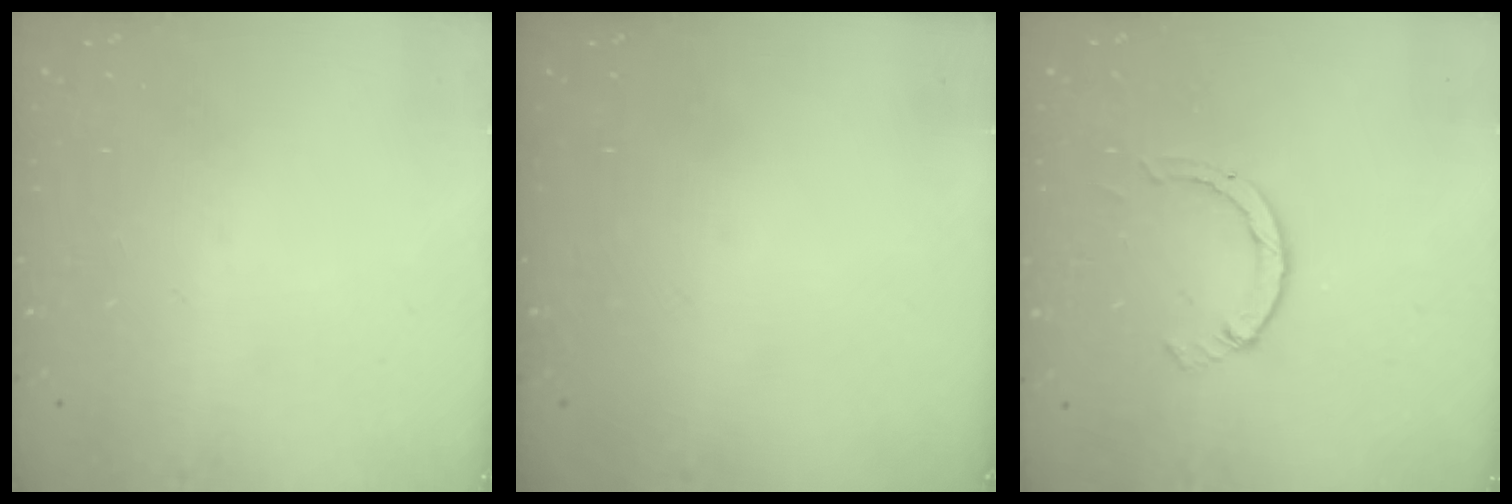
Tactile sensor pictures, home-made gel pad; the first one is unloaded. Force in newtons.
{"total": 0.0}
{"total": 2.3, "press": 2.3, "slide": 0.3}